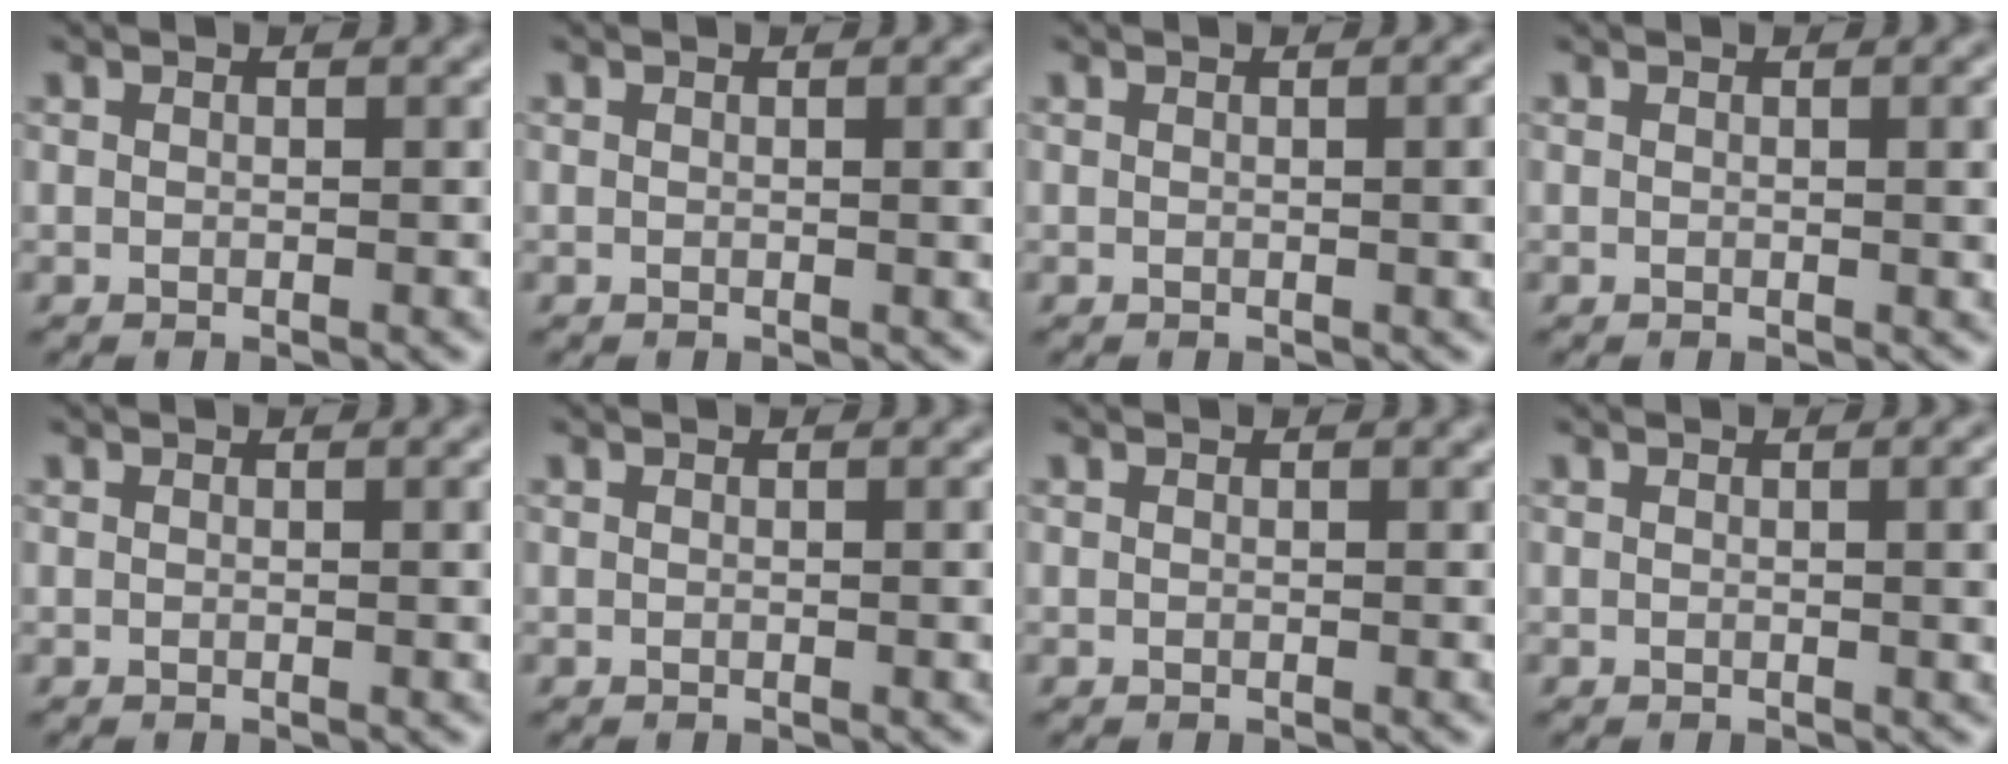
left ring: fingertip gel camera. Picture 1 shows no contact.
{"total": 2.0, "force": [0.2, 0.6, 1.9], "torque": [-0.020, 0.002, 0.001]}
{"total": 2.5, "force": [0.1, 0.8, 2.3], "torque": [-0.023, 0.003, -0.002]}
{"total": 2.0, "force": [0.3, 0.6, 1.9], "torque": [-0.020, 0.002, 0.002]}
{"total": 1.1, "force": [0.2, 0.2, 1.1], "torque": [-0.013, 0.001, 0.001]}
{"total": 1.1, "force": [0.1, 0.2, 1.0], "torque": [-0.011, 0.001, 0.000]}
{"total": 0.0}
{"total": 2.9, "force": [0.3, 0.9, 2.8], "torque": [-0.028, 0.004, 0.000]}